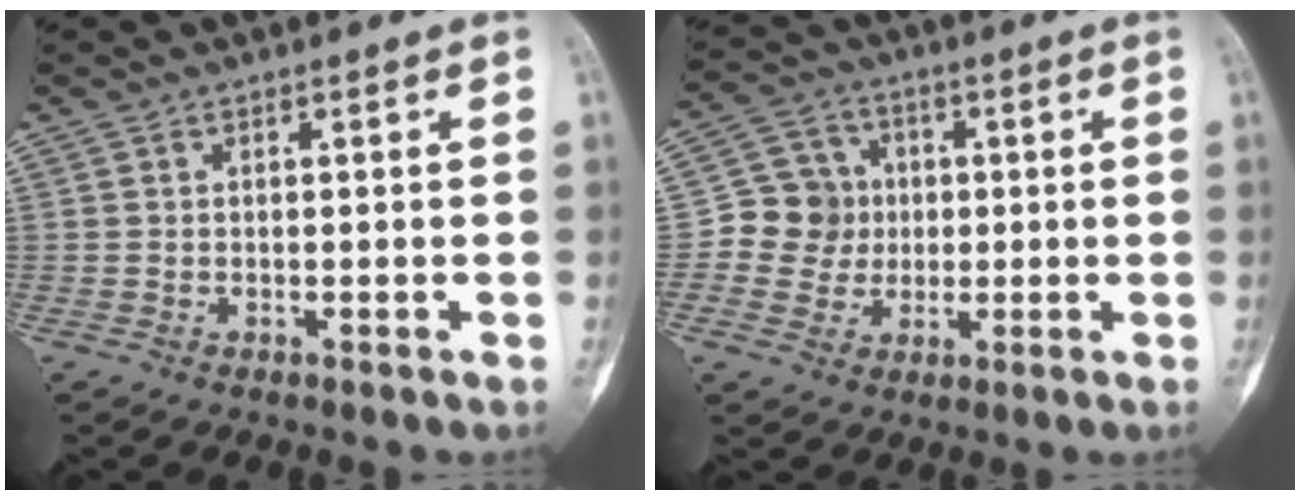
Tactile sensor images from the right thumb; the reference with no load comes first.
{"total": 8.9, "force": [-0.2, 8.6, 2.5], "torque": [0.004, 0.016, -0.011]}